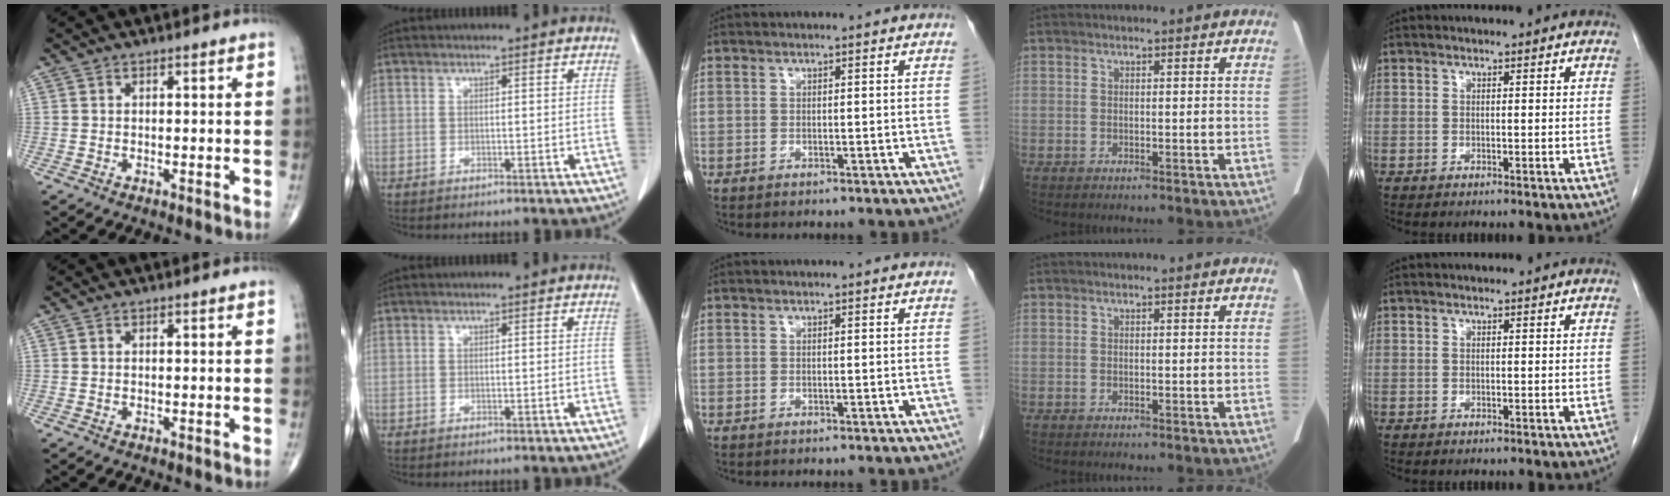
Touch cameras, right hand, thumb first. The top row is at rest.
{}